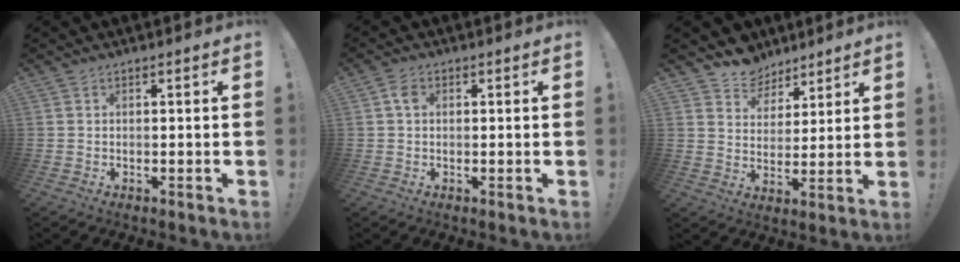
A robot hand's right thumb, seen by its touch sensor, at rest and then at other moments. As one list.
[{"total": 2.7, "force": [0.6, 1.8, 2.0], "torque": [-0.035, 0.005, 0.009]}, {"total": 8.5, "force": [6.8, 5.0, 0.7], "torque": [-0.024, -0.057, 0.136]}]